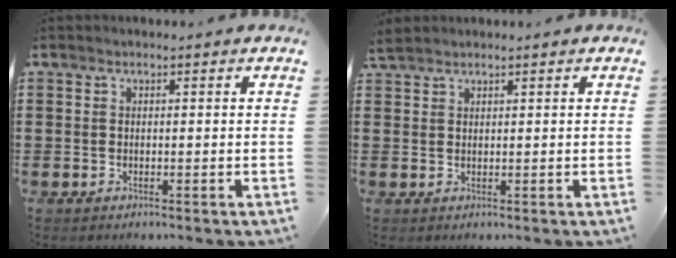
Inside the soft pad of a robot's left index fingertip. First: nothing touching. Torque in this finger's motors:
{"motor_torque": [2.14, 0.00, 0.84, 0.21]}